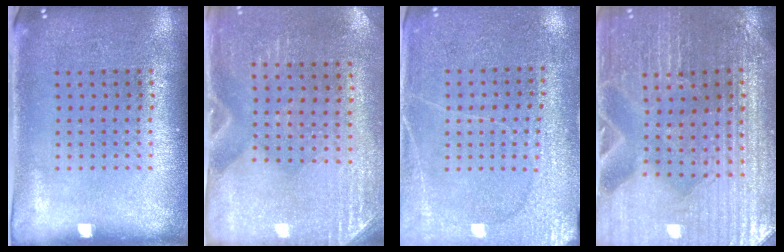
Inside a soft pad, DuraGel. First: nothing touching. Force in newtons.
{"total": 2.9, "press": 2.5, "slide": 1.3}
{"total": 2.8, "press": 2.7, "slide": 0.7}
{"total": 2.9, "press": 2.8, "slide": 0.3}